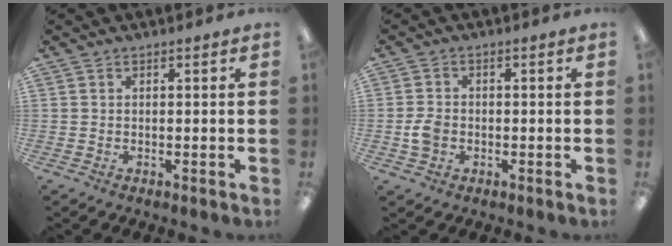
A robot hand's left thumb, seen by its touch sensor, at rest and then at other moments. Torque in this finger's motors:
{"motor_torque": [-0.02, 0.02, 0.19, -0.15, 0.00]}